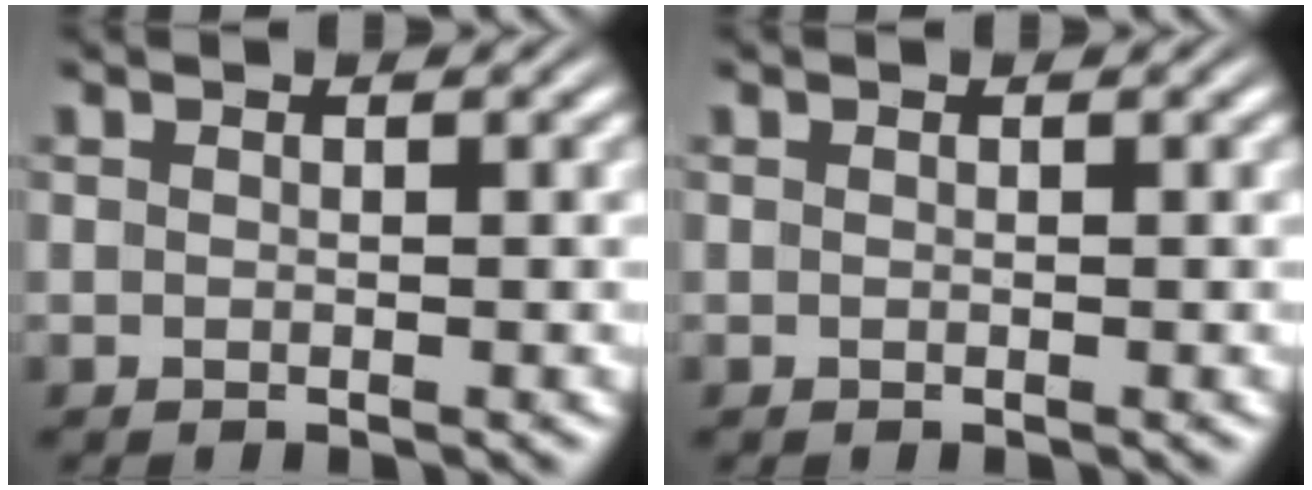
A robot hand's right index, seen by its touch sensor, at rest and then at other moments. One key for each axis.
{"total": 0.0}